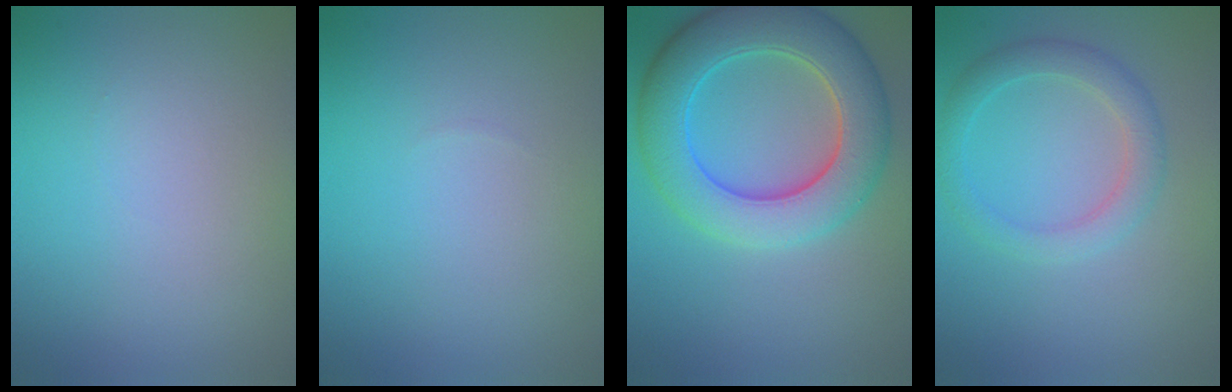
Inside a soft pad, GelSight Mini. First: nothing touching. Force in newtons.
{"total": 0.0}
{"total": 8.5, "press": 8.4, "slide": 0.4}
{"total": 2.9, "press": 2.9, "slide": 0.1}